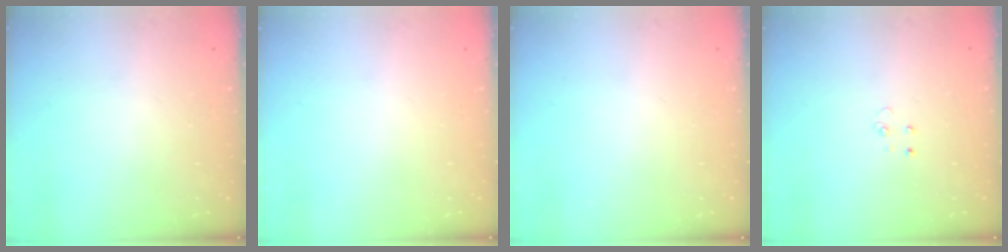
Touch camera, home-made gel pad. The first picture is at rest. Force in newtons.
{"total": 0.0}
{"total": 0.0}
{"total": 2.9, "press": 2.9, "slide": 0.2}